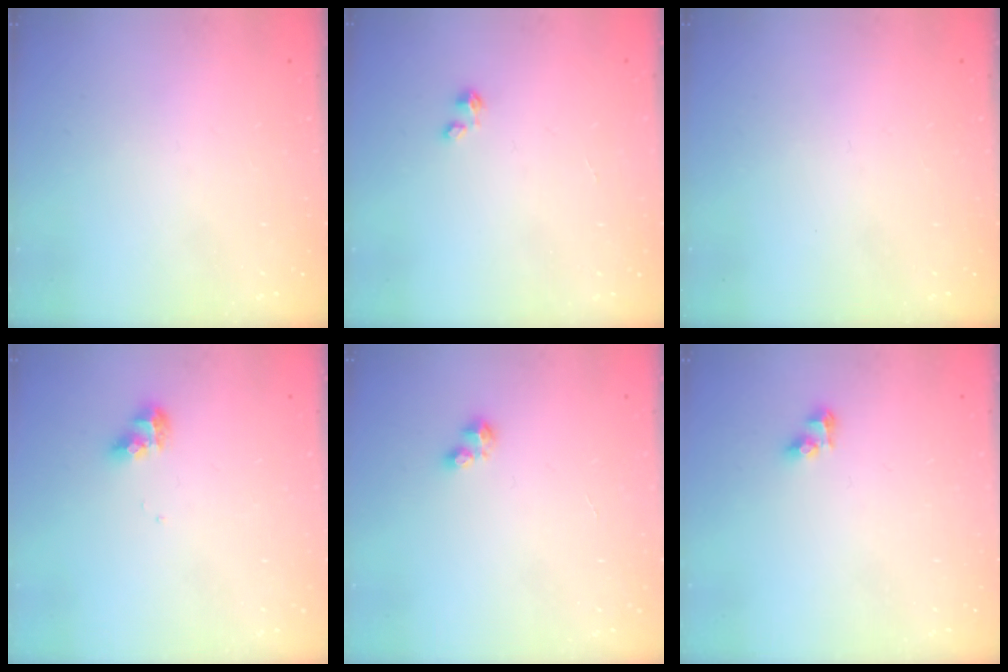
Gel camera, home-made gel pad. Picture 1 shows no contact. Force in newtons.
{"total": 0.0}
{"total": 0.0}
{"total": 7.7, "press": 7.7, "slide": 0.6}
{"total": 2.6, "press": 2.5, "slide": 0.3}
{"total": 5.3, "press": 5.3, "slide": 0.7}